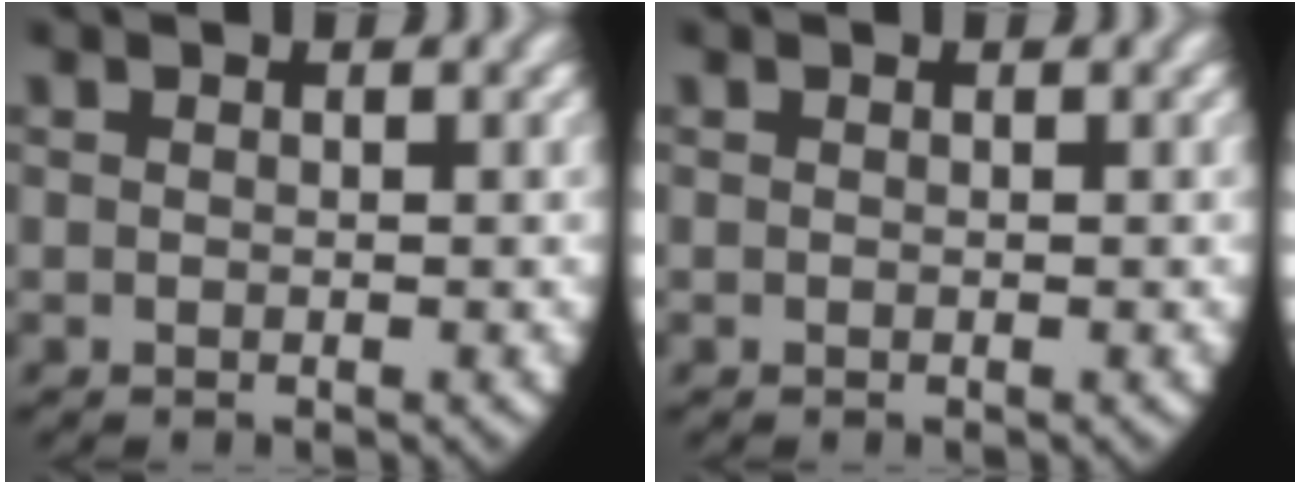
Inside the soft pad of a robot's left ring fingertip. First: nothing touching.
{"total": 0.0}